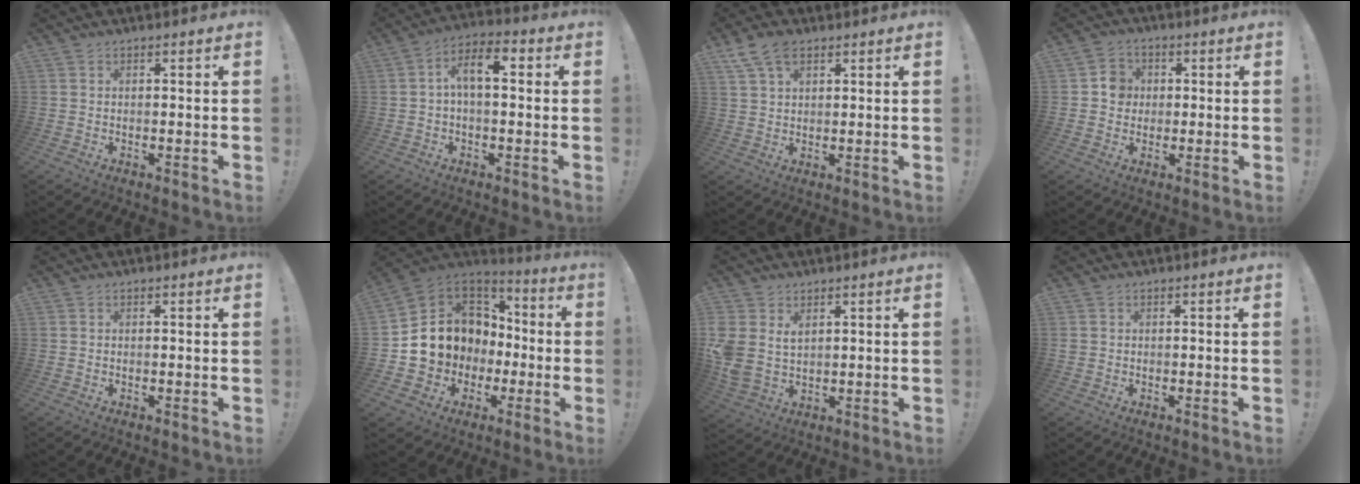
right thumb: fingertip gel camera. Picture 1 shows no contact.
{"total": 8.6, "force": [1.3, 4.2, 7.4], "torque": [-0.118, 0.009, 0.025]}
{"total": 8.2, "force": [4.6, 4.9, 4.8], "torque": [-0.076, -0.010, 0.088]}
{"total": 6.3, "force": [0.5, 5.9, 2.1], "torque": [-0.019, 0.007, 0.009]}
{"total": 0.0}
{"total": 12.3, "force": [0.0, 11.7, 3.7], "torque": [-0.038, -0.010, 0.034]}
{"total": 6.2, "force": [2.9, 4.3, 3.3], "torque": [-0.073, -0.016, 0.056]}
{"total": 0.7, "force": [0.0, 0.7, 0.2], "torque": [-0.008, 0.004, 0.002]}